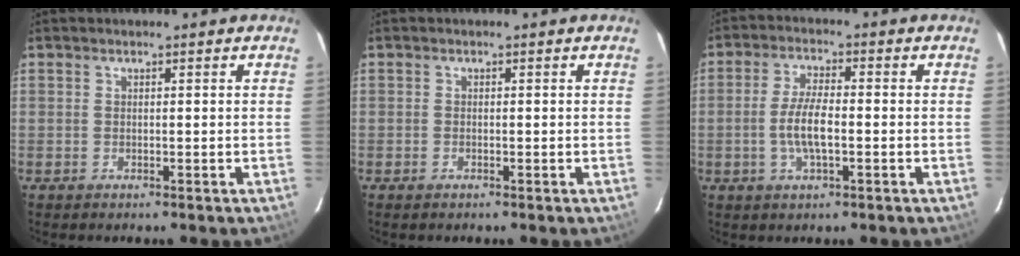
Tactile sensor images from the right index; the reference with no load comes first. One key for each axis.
{"total": 0.7, "fx": -0.5, "fy": 0.4, "fz": 0.3, "tx": -0.008, "ty": -0.002, "tz": -0.012}
{"total": 6.0, "fx": -1.1, "fy": 1.8, "fz": 5.6, "tx": -0.112, "ty": 0.002, "tz": -0.020}